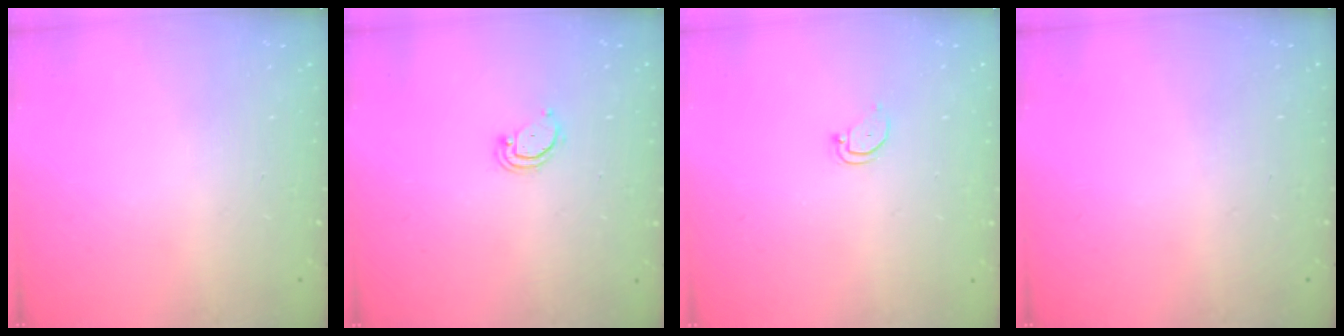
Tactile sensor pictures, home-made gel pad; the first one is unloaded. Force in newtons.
{"total": 2.9, "press": 2.9, "slide": 0.2}
{"total": 2.4, "press": 2.4, "slide": 0.2}
{"total": 0.0}